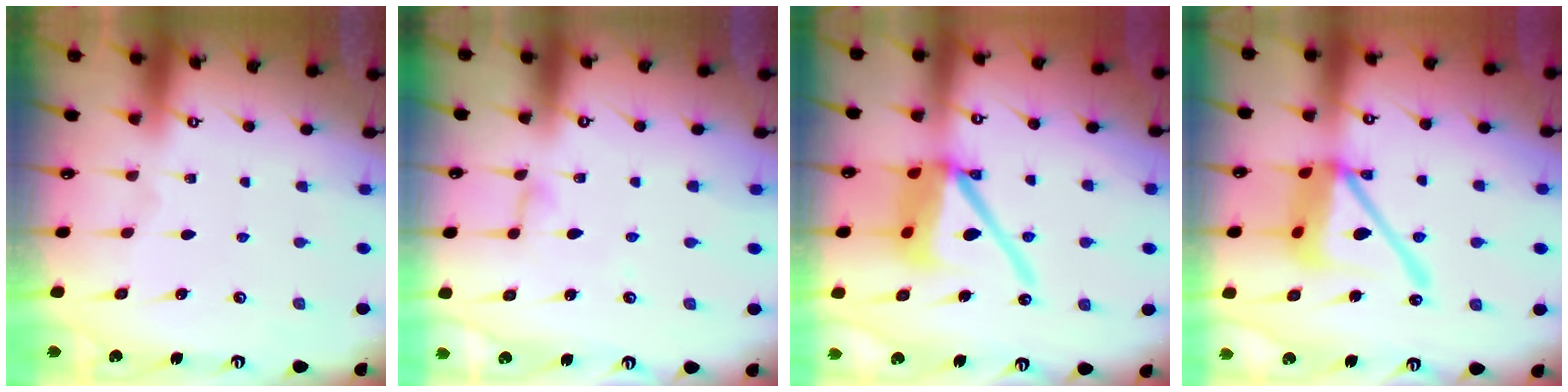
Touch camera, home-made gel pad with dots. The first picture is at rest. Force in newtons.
{"total": 3.1, "press": 3.1, "slide": 0.3}
{"total": 14.9, "press": 14.7, "slide": 2.4}
{"total": 17.1, "press": 17.0, "slide": 1.9}